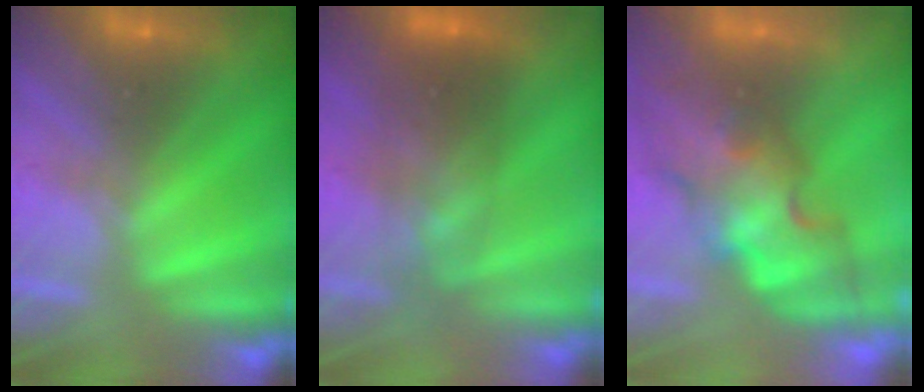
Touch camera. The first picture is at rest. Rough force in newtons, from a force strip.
{"total": 5.7}
{"total": 3.4}